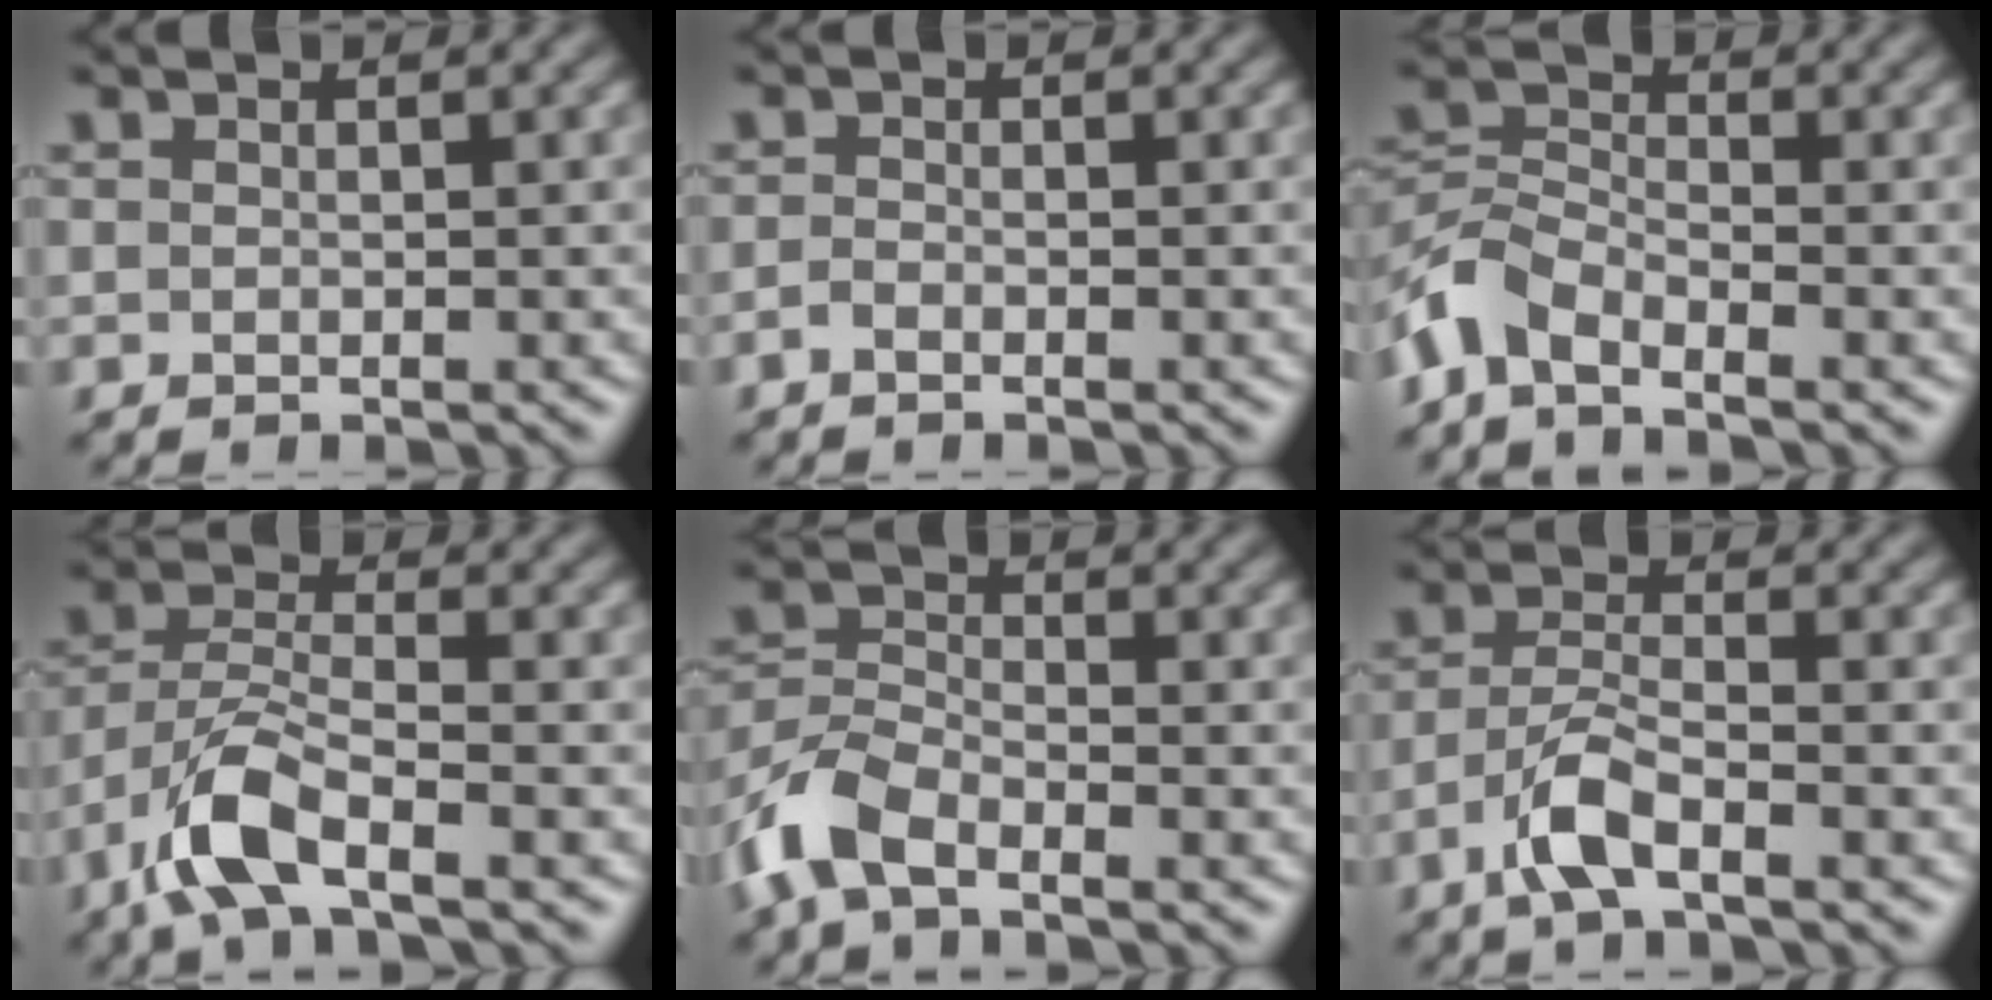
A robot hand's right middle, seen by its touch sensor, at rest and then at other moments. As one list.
[{"total": 0.8, "force": [-0.6, 0.3, 0.5], "torque": [-0.011, -0.002, -0.014]}, {"total": 4.6, "force": [-3.4, 2.1, 2.3], "torque": [-0.053, -0.002, -0.082]}, {"total": 5.8, "force": [-3.5, 1.9, 4.3], "torque": [-0.090, -0.002, -0.077]}, {"total": 5.3, "force": [-3.5, 2.5, 3.2], "torque": [-0.074, -0.004, -0.083]}, {"total": 3.8, "force": [-2.3, 1.0, 2.9], "torque": [-0.066, 0.005, -0.053]}]